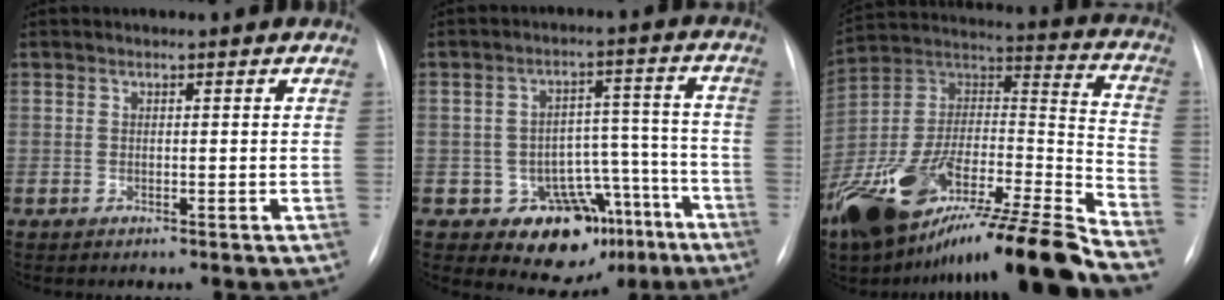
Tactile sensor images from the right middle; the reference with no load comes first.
{"total": 11.7, "force": [-7.0, 8.4, 4.0], "torque": [-0.014, 0.071, -0.087]}
{"total": 28.9, "force": [-22.0, 2.8, 18.6], "torque": [-0.296, -0.011, -0.380]}